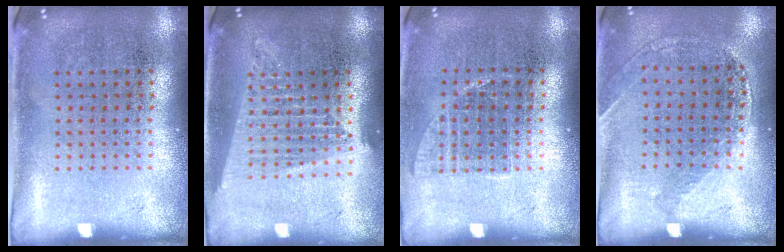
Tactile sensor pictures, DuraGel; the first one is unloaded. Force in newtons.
{"total": 1.8, "press": 1.6, "slide": 0.8}
{"total": 1.0, "press": 0.8, "slide": 0.5}
{"total": 1.2, "press": 1.1, "slide": 0.3}